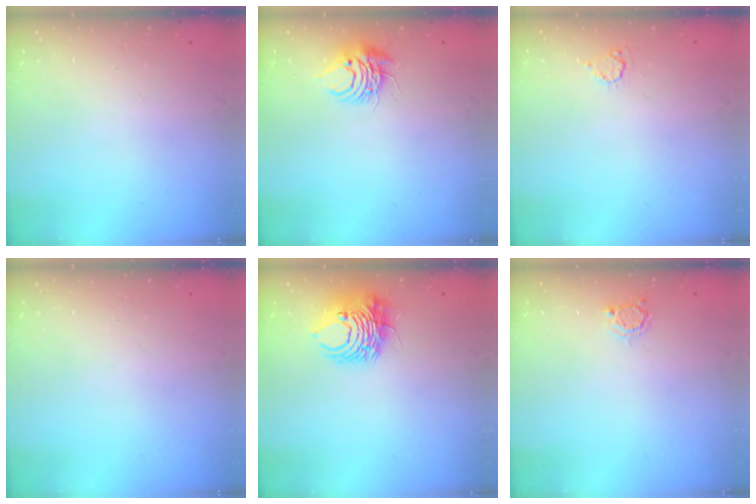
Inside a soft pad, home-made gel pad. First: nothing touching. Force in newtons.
{"total": 7.5, "press": 7.5, "slide": 0.4}
{"total": 3.2, "press": 3.1, "slide": 0.4}
{"total": 0.0}
{"total": 10.4, "press": 10.3, "slide": 1.3}
{"total": 3.0, "press": 3.0, "slide": 0.4}